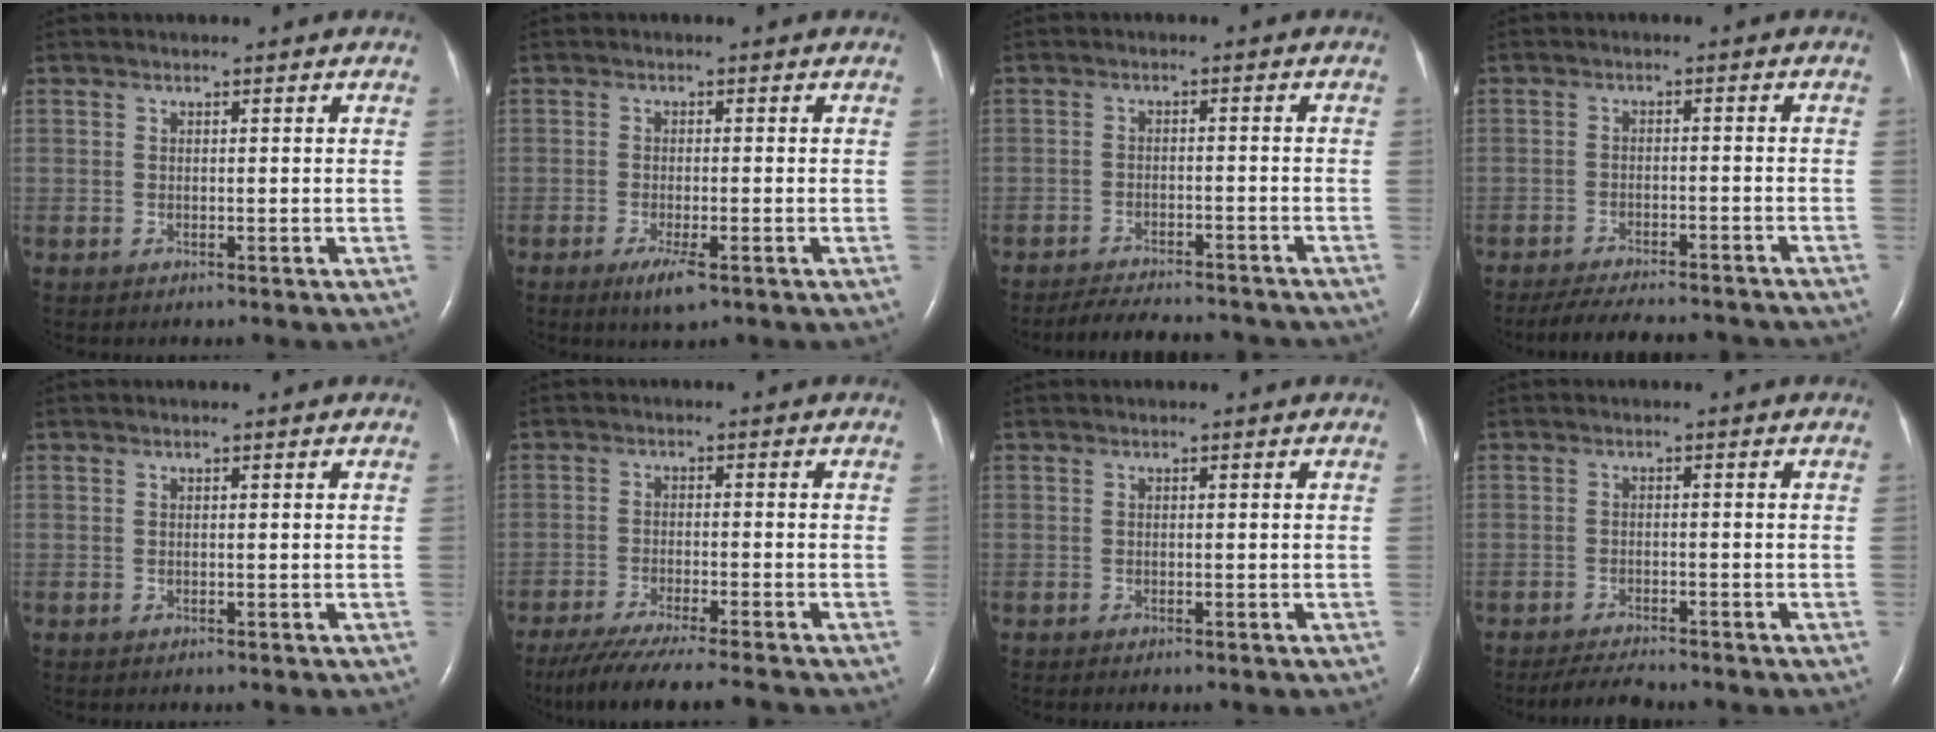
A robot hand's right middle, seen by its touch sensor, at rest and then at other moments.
{"total": 3.6, "force": [-2.0, 0.6, 2.9], "torque": [-0.058, -0.008, -0.032]}
{"total": 12.2, "force": [-11.2, 2.5, 4.3], "torque": [-0.070, -0.001, -0.141]}
{"total": 15.0, "force": [-13.4, 3.0, 5.9], "torque": [-0.113, -0.012, -0.175]}
{"total": 0.0}
{"total": 12.3, "force": [-10.8, -0.6, 5.8], "torque": [-0.079, -0.032, -0.171]}
{"total": 0.0}
{"total": 3.7, "force": [-3.4, 0.1, 1.2], "torque": [-0.029, -0.016, -0.058]}